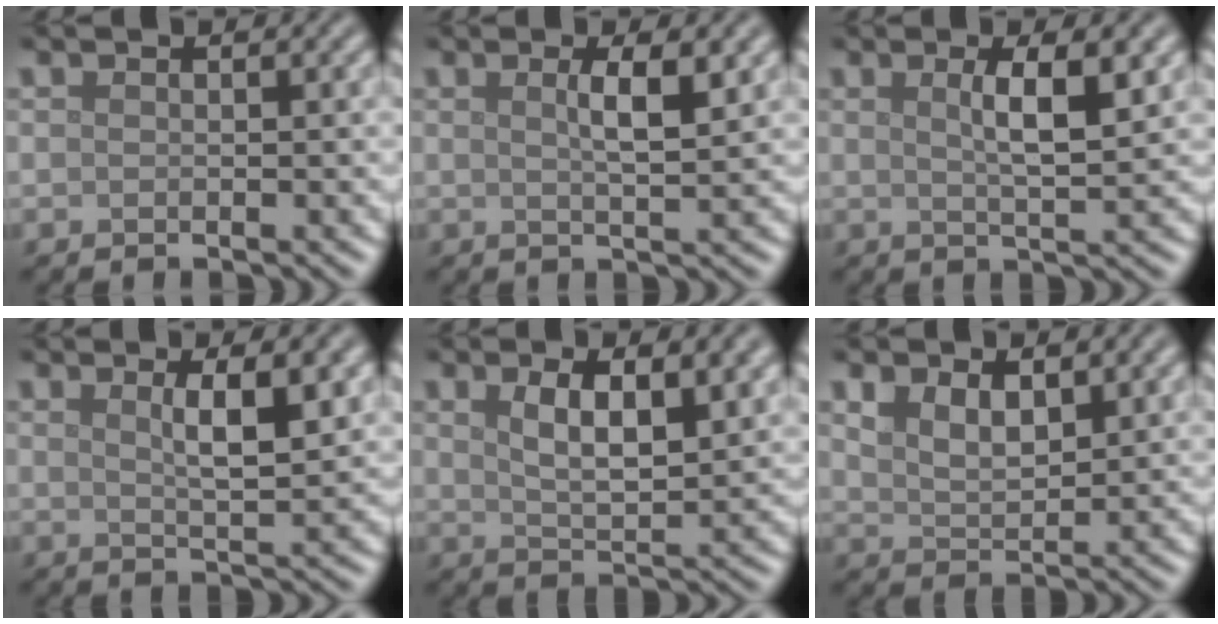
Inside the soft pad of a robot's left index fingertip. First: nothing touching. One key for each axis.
{"total": 3.0, "fx": 1.0, "fy": 0.7, "fz": 2.8, "tx": -0.039, "ty": 0.003, "tz": 0.015}
{"total": 4.0, "fx": 1.3, "fy": 1.0, "fz": 3.6, "tx": -0.052, "ty": 0.002, "tz": 0.021}
{"total": 3.9, "fx": 1.4, "fy": 1.0, "fz": 3.5, "tx": -0.050, "ty": 0.001, "tz": 0.022}
{"total": 5.3, "fx": 2.3, "fy": 1.9, "fz": 4.4, "tx": -0.082, "ty": -0.001, "tz": 0.040}
{"total": 3.1, "fx": 1.8, "fy": 1.5, "fz": 2.1, "tx": -0.045, "ty": -0.004, "tz": 0.038}